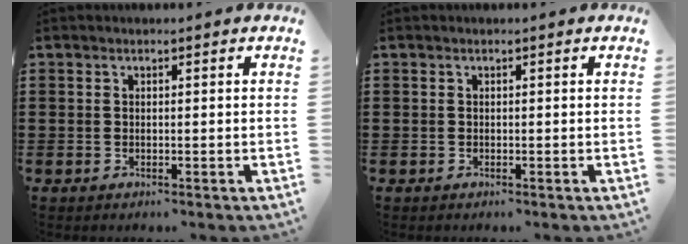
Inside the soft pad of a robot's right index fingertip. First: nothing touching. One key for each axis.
{"total": 0.0}